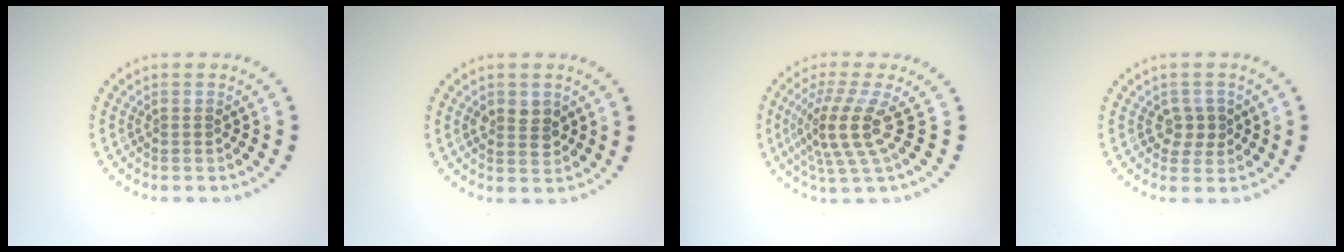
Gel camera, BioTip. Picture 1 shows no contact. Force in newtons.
{"total": 2.2, "press": 2.1, "slide": 0.2}
{"total": 4.4, "press": 3.1, "slide": 3.0}
{"total": 1.8, "press": 1.7, "slide": 0.7}